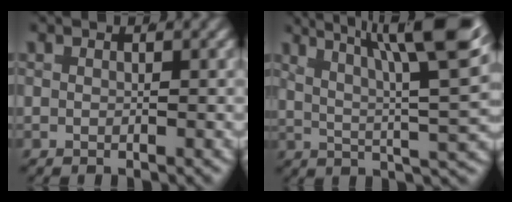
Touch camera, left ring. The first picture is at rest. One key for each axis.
{"total": 11.3, "fx": 4.4, "fy": 4.8, "fz": 9.2, "tx": -0.121, "ty": 0.010, "tz": 0.052}